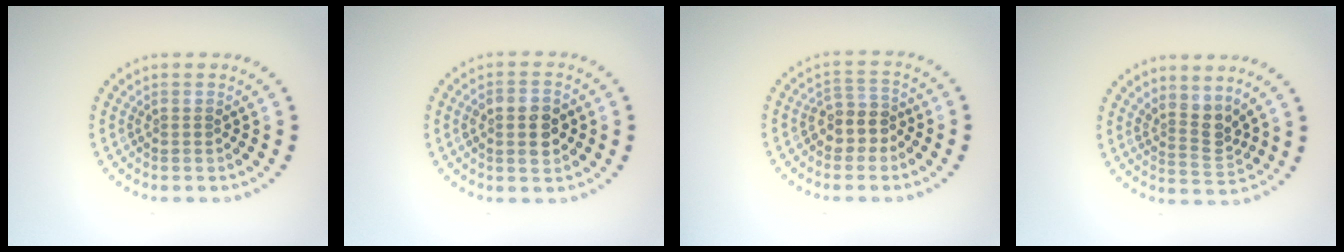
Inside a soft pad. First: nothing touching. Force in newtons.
{"total": 3.1, "press": 3.1, "slide": 0.3}
{"total": 2.7, "press": 2.4, "slide": 1.2}
{"total": 2.7, "press": 2.0, "slide": 1.8}